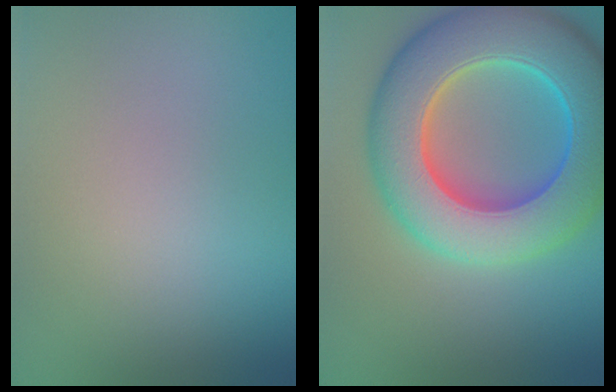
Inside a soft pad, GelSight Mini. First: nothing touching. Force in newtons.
{"total": 13.5, "press": 13.5, "slide": 0.4}